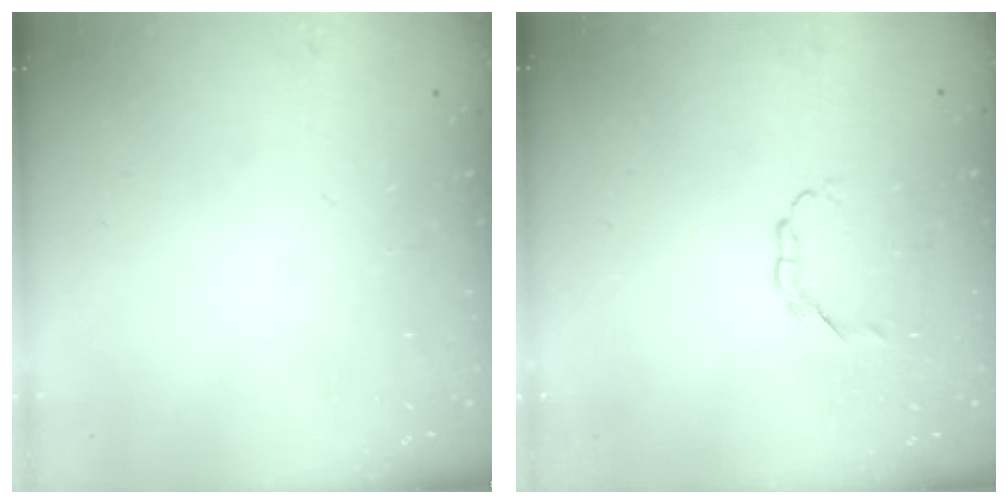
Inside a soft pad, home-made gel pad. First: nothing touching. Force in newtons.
{"total": 2.7, "press": 2.5, "slide": 1.0}